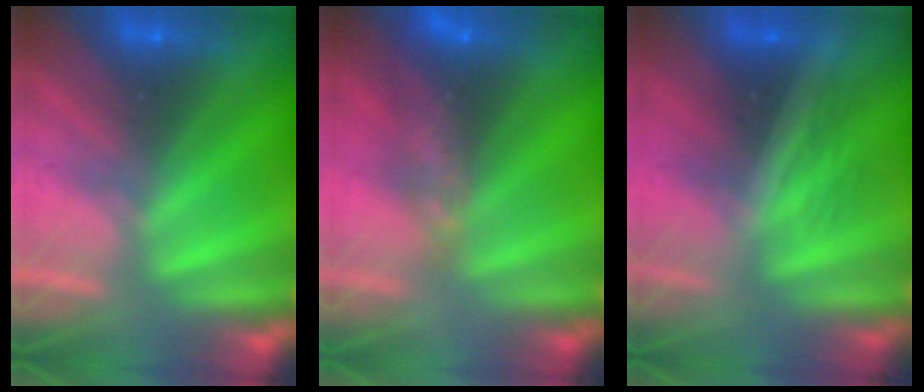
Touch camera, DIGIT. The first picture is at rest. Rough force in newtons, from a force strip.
{"total": 8.6}
{"total": 1.7}